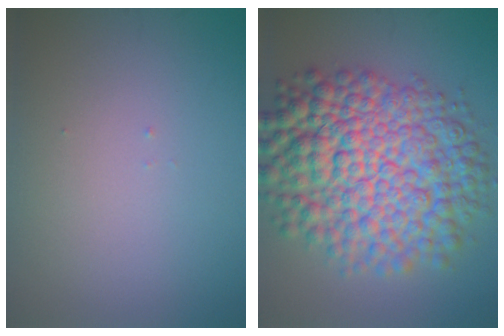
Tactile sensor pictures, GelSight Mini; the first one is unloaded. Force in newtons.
{"total": 12.9, "press": 12.9, "slide": 0.3}